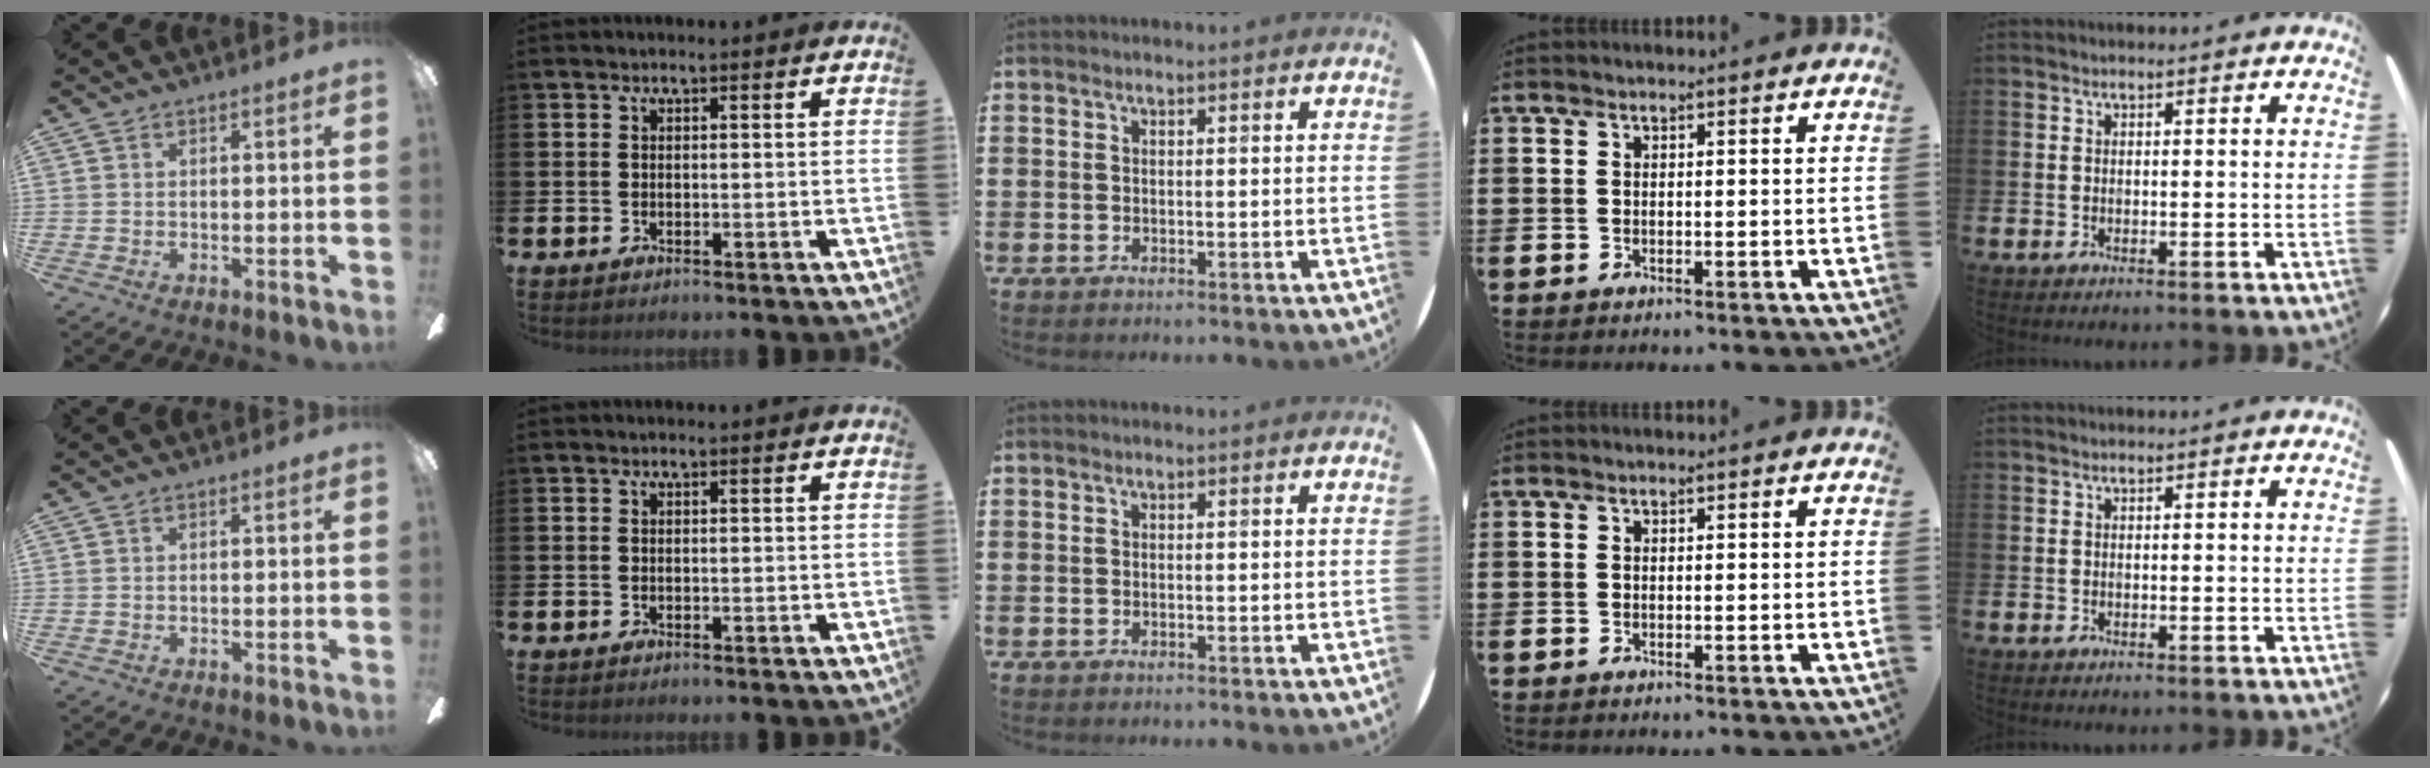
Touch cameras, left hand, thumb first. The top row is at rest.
{}